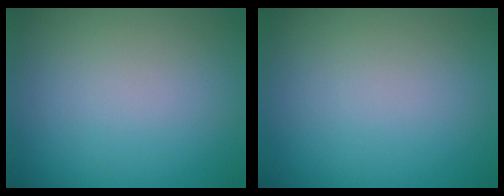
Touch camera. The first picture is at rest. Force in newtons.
{"total": 0.0}